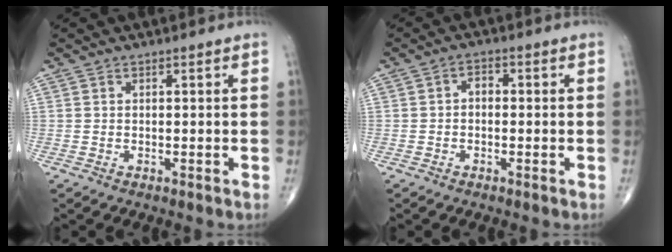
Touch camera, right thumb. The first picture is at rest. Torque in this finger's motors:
{"motor_torque": [-0.15, -0.09, 0.33, 0.03, 0.06]}